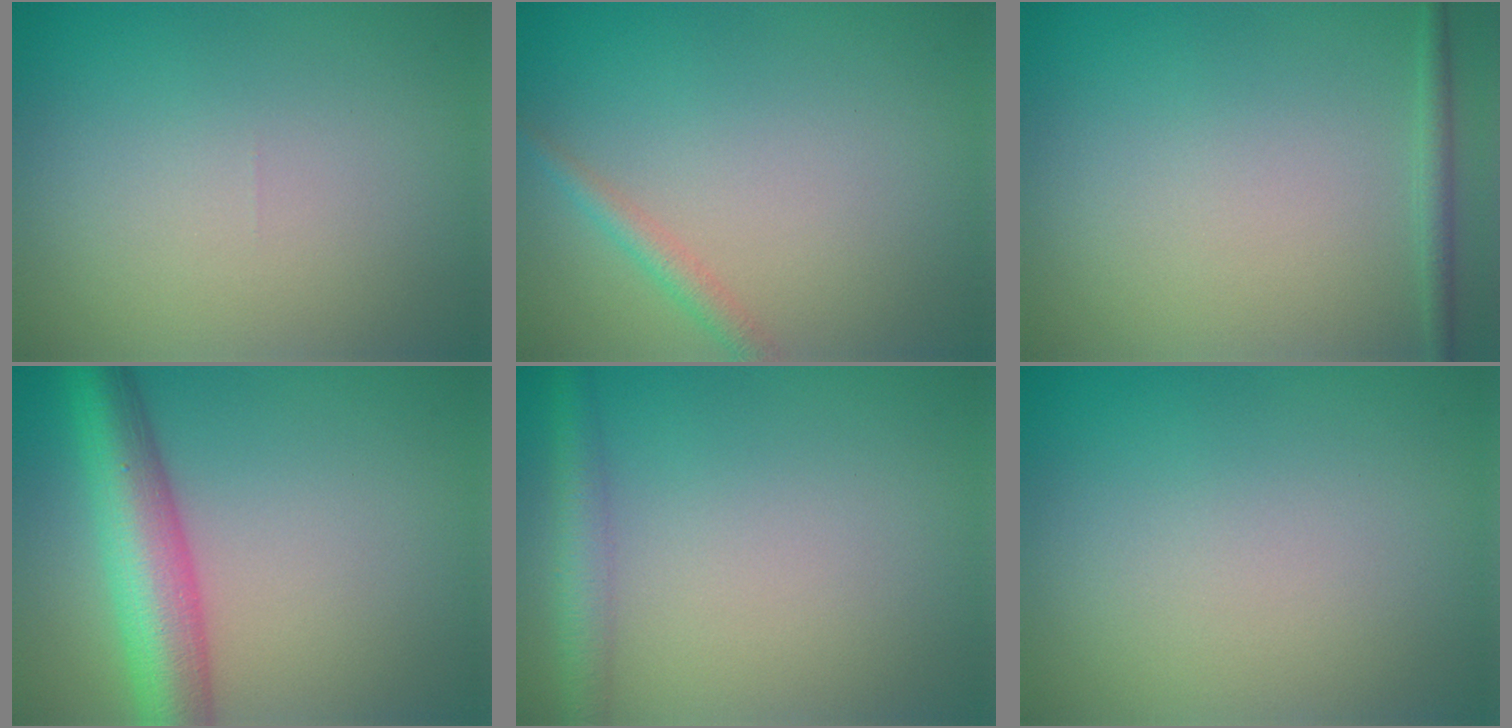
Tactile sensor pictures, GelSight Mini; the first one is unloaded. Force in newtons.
{"total": 1.6, "press": 1.6, "slide": 0.1}
{"total": 1.3, "press": 1.3, "slide": 0.1}
{"total": 7.5, "press": 7.5, "slide": 0.2}
{"total": 2.7, "press": 2.7, "slide": 0.1}
{"total": 0.0}